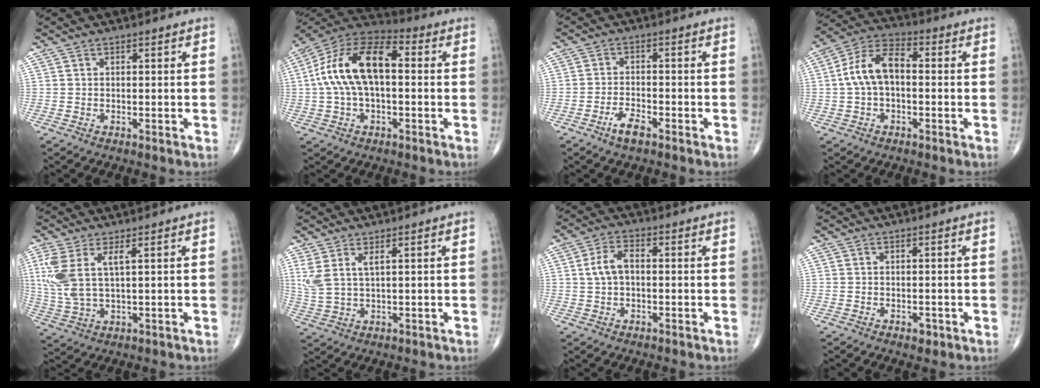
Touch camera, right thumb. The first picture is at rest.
{"total": 16.4, "force": [1.2, 8.5, 14.0], "torque": [-0.264, 0.043, 0.012]}
{"total": 3.8, "force": [-2.5, 1.2, 2.5], "torque": [-0.050, 0.012, -0.047]}
{"total": 9.8, "force": [0.0, 5.6, 8.1], "torque": [-0.155, 0.034, -0.009]}
{"total": 9.1, "force": [2.8, 3.5, 8.0], "torque": [-0.207, -0.007, 0.068]}
{"total": 5.3, "force": [2.4, 1.7, 4.4], "torque": [-0.118, -0.010, 0.059]}
{"total": 5.1, "force": [0.4, 2.9, 4.2], "torque": [-0.084, 0.017, 0.003]}
{"total": 1.3, "force": [-0.7, 0.8, 0.9], "torque": [-0.008, 0.000, -0.008]}